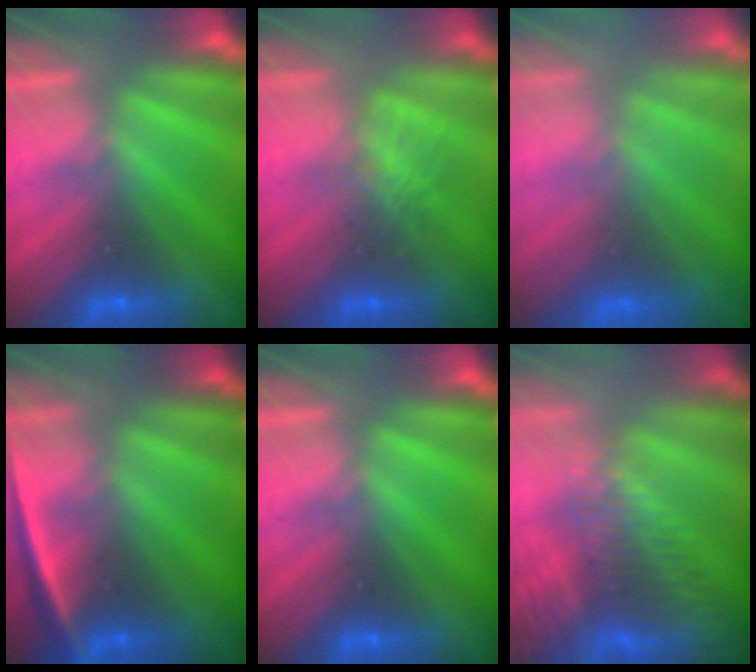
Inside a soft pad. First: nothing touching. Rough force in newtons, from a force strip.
{"total": 2.8}
{"total": 6.0}
{"total": 2.4}
{"total": 0.0}
{"total": 7.8}